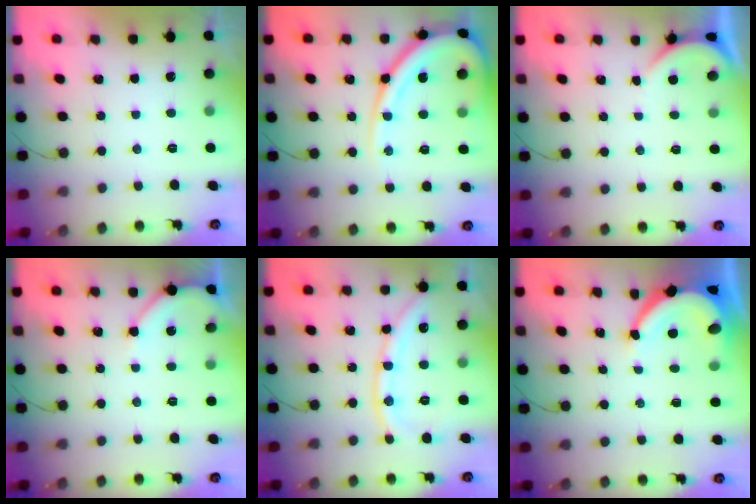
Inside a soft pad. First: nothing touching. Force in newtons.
{"total": 15.0, "press": 14.8, "slide": 1.9}
{"total": 1.6, "press": 1.6, "slide": 0.2}
{"total": 5.6, "press": 5.6, "slide": 0.9}
{"total": 10.4, "press": 10.3, "slide": 1.4}
{"total": 6.9, "press": 6.8, "slide": 1.1}